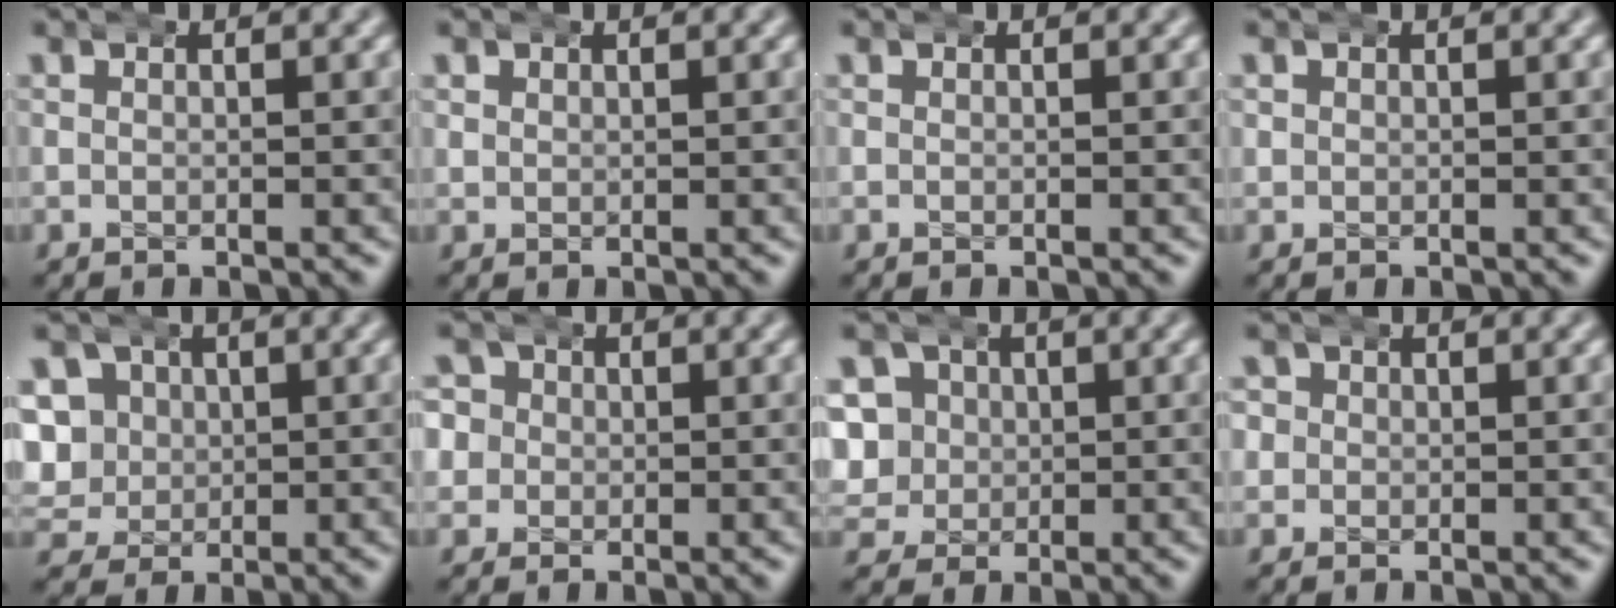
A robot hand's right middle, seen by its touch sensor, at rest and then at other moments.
{"total": 0.9, "force": [0.5, 0.7, 0.1], "torque": [-0.004, -0.001, 0.012]}
{"total": 0.0}
{"total": 0.6, "force": [0.3, 0.5, 0.0], "torque": [-0.004, 0.001, 0.007]}
{"total": 11.0, "force": [1.1, 10.2, 4.2], "torque": [-0.127, -0.022, 0.010]}
{"total": 5.5, "force": [0.9, 5.1, 2.0], "torque": [-0.056, -0.004, 0.008]}
{"total": 10.1, "force": [0.5, 9.4, 3.8], "torque": [-0.115, -0.026, 0.003]}
{"total": 2.4, "force": [0.4, 2.3, 0.7], "torque": [-0.025, -0.002, 0.005]}